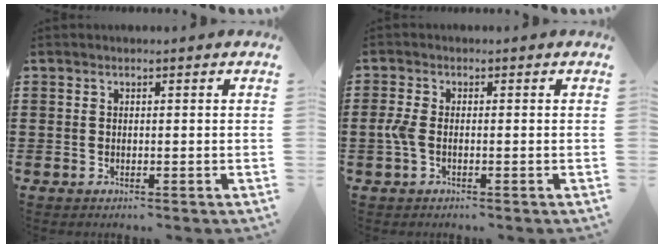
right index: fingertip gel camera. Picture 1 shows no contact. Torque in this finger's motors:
{"motor_torque": [0.57, -0.29, 0.13, 0.08]}